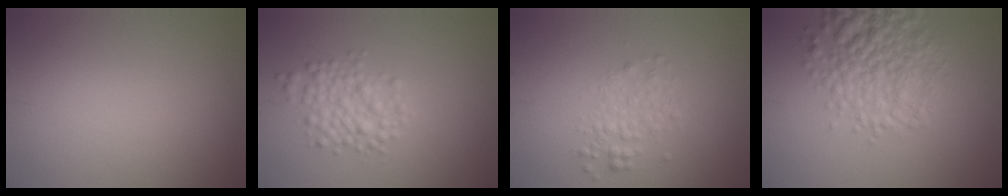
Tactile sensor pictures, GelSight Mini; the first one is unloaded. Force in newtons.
{"total": 3.0, "press": 3.0, "slide": 0.1}
{"total": 1.9, "press": 1.9, "slide": 0.1}
{"total": 5.7, "press": 5.7, "slide": 0.3}